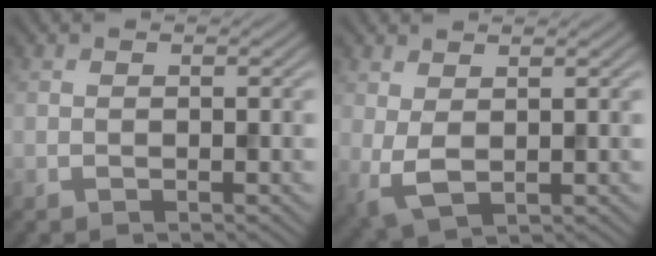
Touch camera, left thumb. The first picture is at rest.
{"total": 3.3, "force": [0.9, 1.7, 2.8], "torque": [-0.072, -0.004, 0.018]}